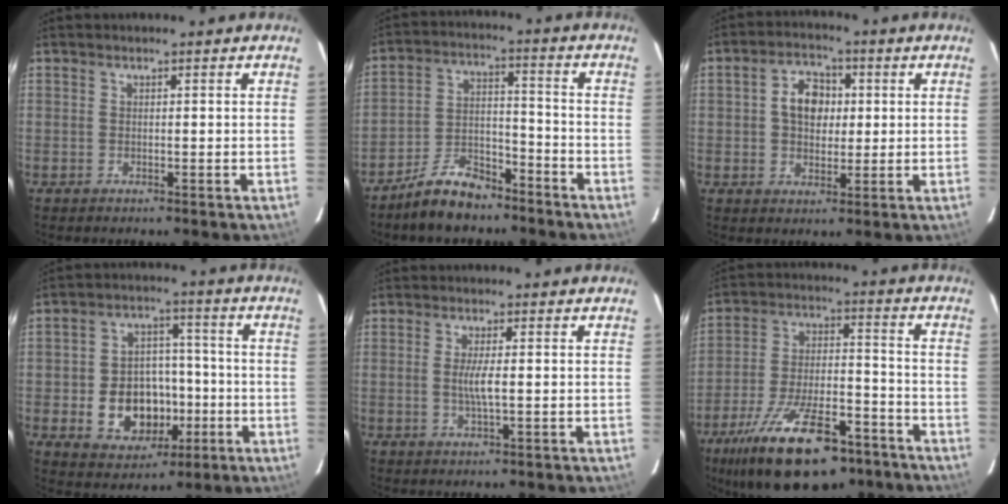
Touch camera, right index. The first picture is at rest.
{"total": 9.8, "force": [-7.8, 4.4, 4.2], "torque": [-0.094, 0.024, -0.132]}
{"total": 7.0, "force": [1.0, 5.1, 4.6], "torque": [-0.080, 0.022, 0.018]}
{"total": 12.7, "force": [-3.5, 9.7, 7.3], "torque": [-0.159, 0.017, -0.036]}
{"total": 3.3, "force": [-0.2, 0.2, 3.3], "torque": [-0.064, -0.005, -0.004]}
{"total": 22.2, "force": [-14.7, 9.0, 14.1], "torque": [-0.261, -0.020, -0.225]}